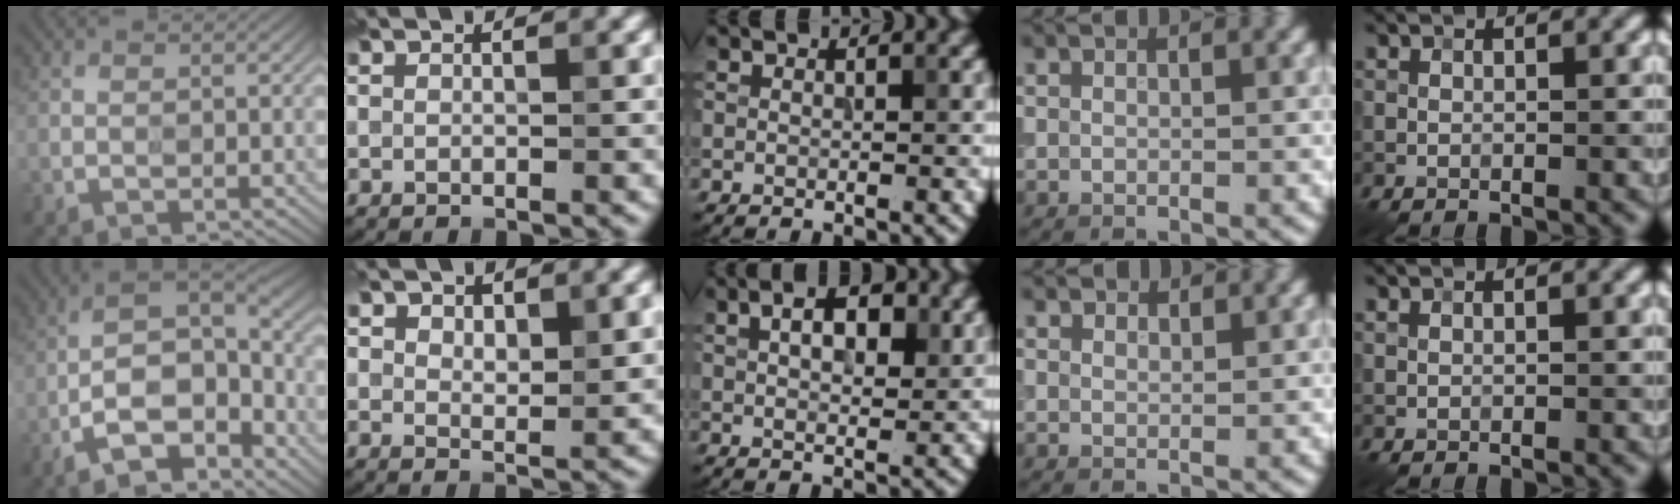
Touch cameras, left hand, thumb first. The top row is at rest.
{"thumb": {"total": 11.8, "force": [-6.4, 5.0, 8.5], "torque": [-0.151, -0.003, -0.118]}, "index": {"total": 4.5, "force": [1.6, 2.5, 3.5], "torque": [-0.050, -0.003, 0.026]}, "middle": {"total": 4.0, "force": [1.4, 2.0, 3.2], "torque": [-0.046, 0.002, 0.023]}, "ring": {"total": 2.9, "force": [2.6, 1.0, 0.8], "torque": [-0.019, -0.003, 0.047]}}